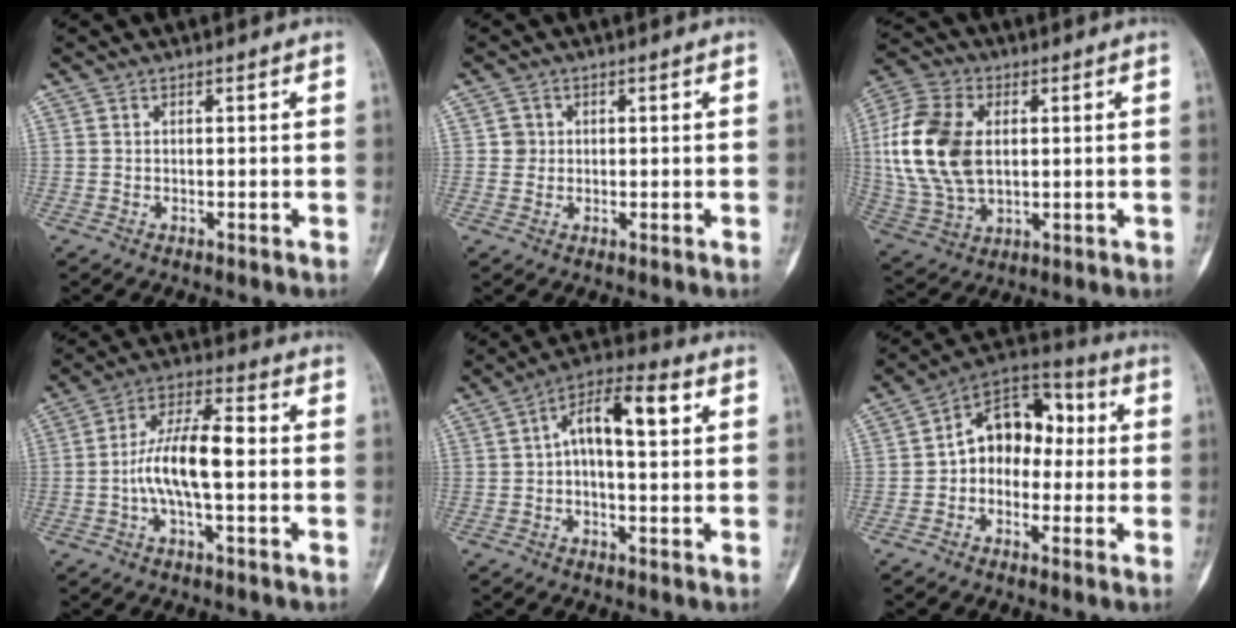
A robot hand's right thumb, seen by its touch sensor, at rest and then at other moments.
{"total": 2.0, "force": [0.1, 2.0, 0.2], "torque": [0.013, 0.005, -0.002]}
{"total": 18.0, "force": [1.8, 11.8, 13.6], "torque": [-0.274, 0.002, 0.039]}
{"total": 11.9, "force": [-1.4, 4.5, 10.9], "torque": [-0.204, 0.035, -0.033]}
{"total": 11.0, "force": [2.1, 4.9, 9.7], "torque": [-0.152, 0.033, 0.025]}
{"total": 13.0, "force": [0.0, 9.4, 8.9], "torque": [-0.089, 0.045, -0.019]}